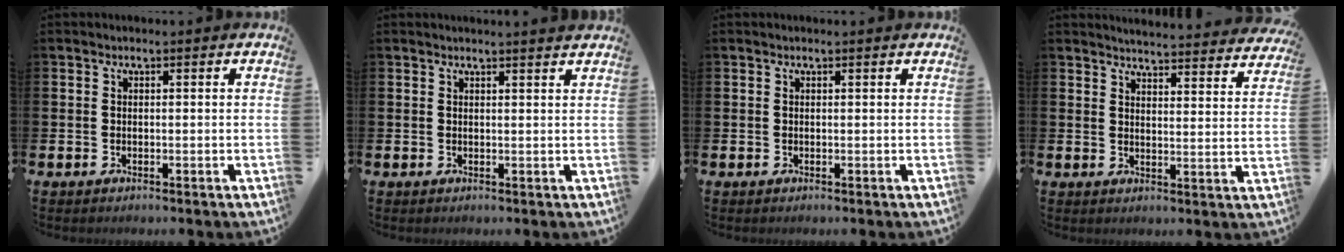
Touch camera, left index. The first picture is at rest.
{"total": 1.3, "force": [1.3, -0.2, 0.1], "torque": [0.010, -0.009, 0.020]}
{"total": 0.0}
{"total": 4.8, "force": [4.8, 0.0, 0.3], "torque": [-0.020, -0.036, 0.084]}